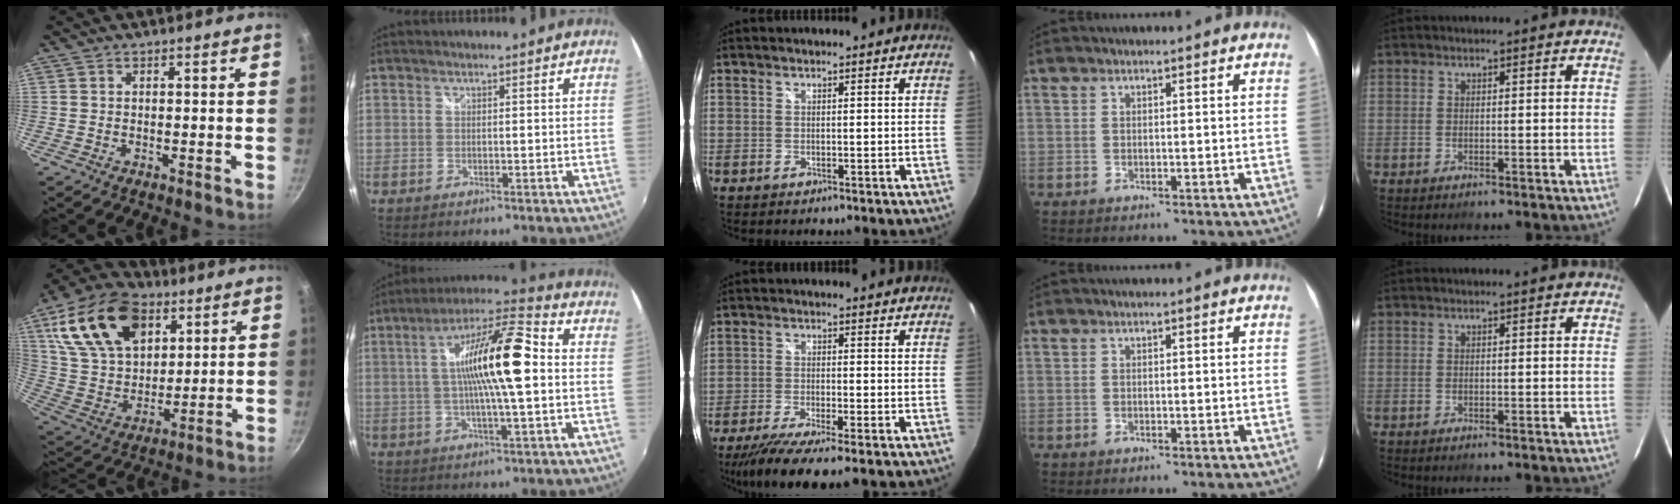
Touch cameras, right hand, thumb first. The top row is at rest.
{"thumb": {"total": 22.6, "force": [9.7, 14.2, 14.6], "torque": [-0.234, -0.021, 0.177]}, "index": {"total": 15.7, "force": [0.7, 2.5, 15.5], "torque": [-0.274, 0.016, 0.001]}, "middle": {"total": 8.7, "force": [-6.8, 0.2, 5.4], "torque": [-0.123, -0.033, -0.117]}}